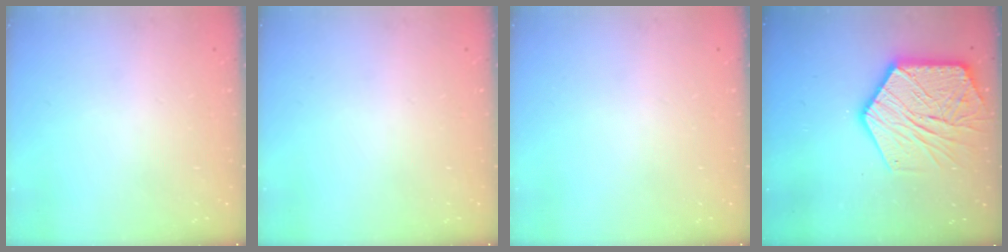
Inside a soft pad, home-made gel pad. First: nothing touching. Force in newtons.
{"total": 0.0}
{"total": 0.0}
{"total": 20.8, "press": 20.8, "slide": 1.2}